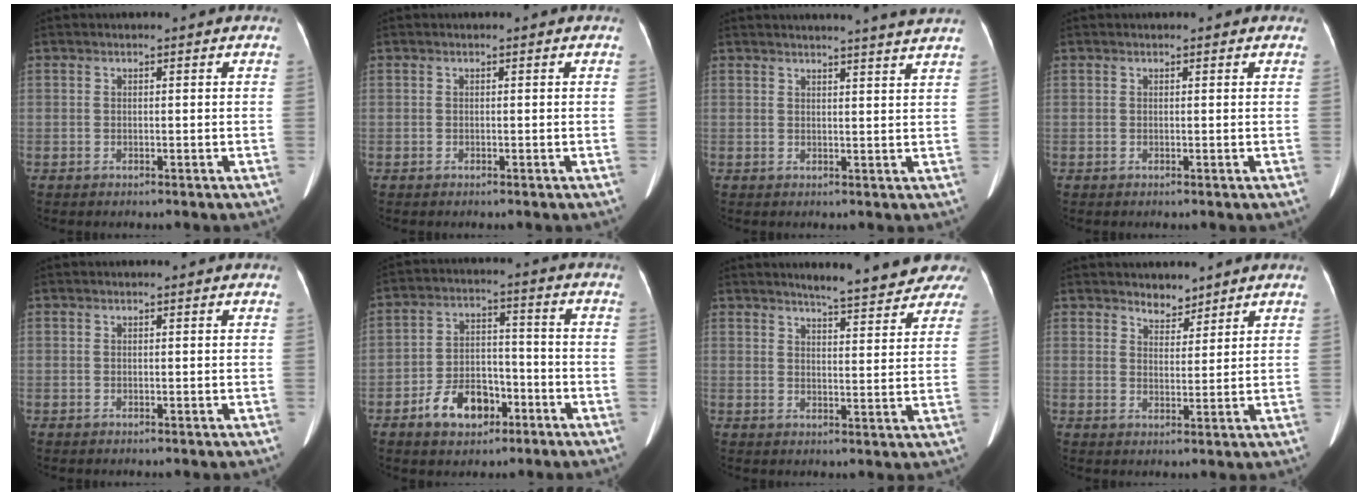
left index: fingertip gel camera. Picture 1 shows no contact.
{"total": 0.0}
{"total": 8.4, "force": [7.8, -1.4, 2.9], "torque": [-0.033, -0.008, 0.078]}
{"total": 0.7, "force": [0.6, 0.3, 0.2], "torque": [-0.005, 0.008, 0.006]}
{"total": 0.0}
{"total": 8.6, "force": [-4.8, 5.2, 4.9], "torque": [-0.095, 0.019, -0.075]}
{"total": 10.6, "force": [9.6, 1.3, 4.3], "torque": [-0.046, -0.002, 0.104]}
{"total": 2.9, "force": [2.6, 1.2, 0.3], "torque": [-0.003, 0.001, 0.043]}